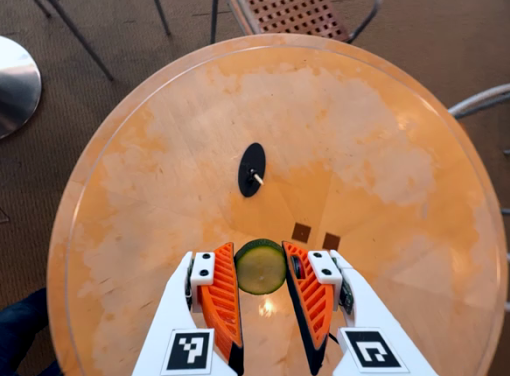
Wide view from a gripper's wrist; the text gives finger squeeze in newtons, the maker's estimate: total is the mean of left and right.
{"total": 8.4, "left": 8.7, "right": 8.1}